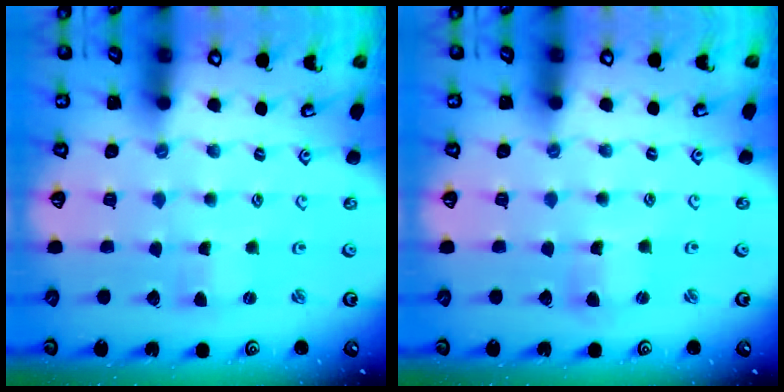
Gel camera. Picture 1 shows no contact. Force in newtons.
{"total": 1.5, "press": 1.4, "slide": 0.2}